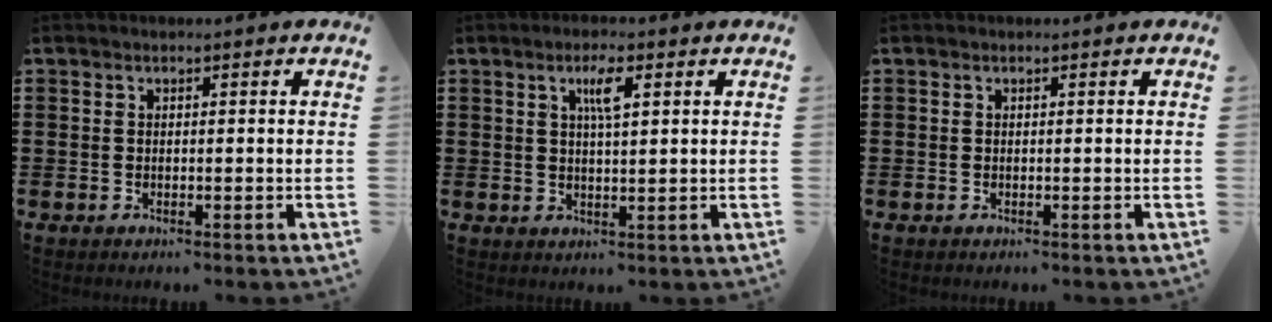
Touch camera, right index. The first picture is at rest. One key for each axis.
{"total": 3.8, "fx": 1.6, "fy": 0.9, "fz": 3.4, "tx": -0.065, "ty": 0.006, "tz": 0.022}
{"total": 0.0}